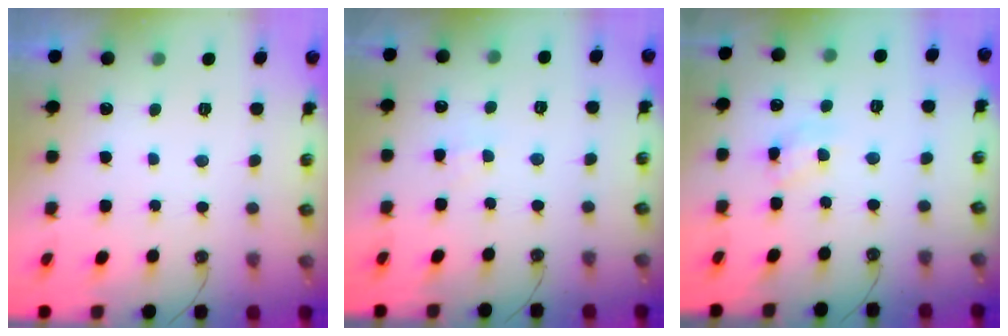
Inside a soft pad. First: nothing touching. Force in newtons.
{"total": 3.0, "press": 2.9, "slide": 0.5}
{"total": 7.8, "press": 7.8, "slide": 0.6}